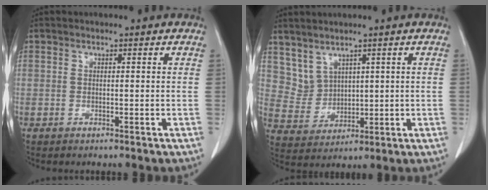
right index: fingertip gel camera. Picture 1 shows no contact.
{"total": 5.1, "force": [3.4, 3.6, 0.9], "torque": [-0.026, 0.009, 0.086]}